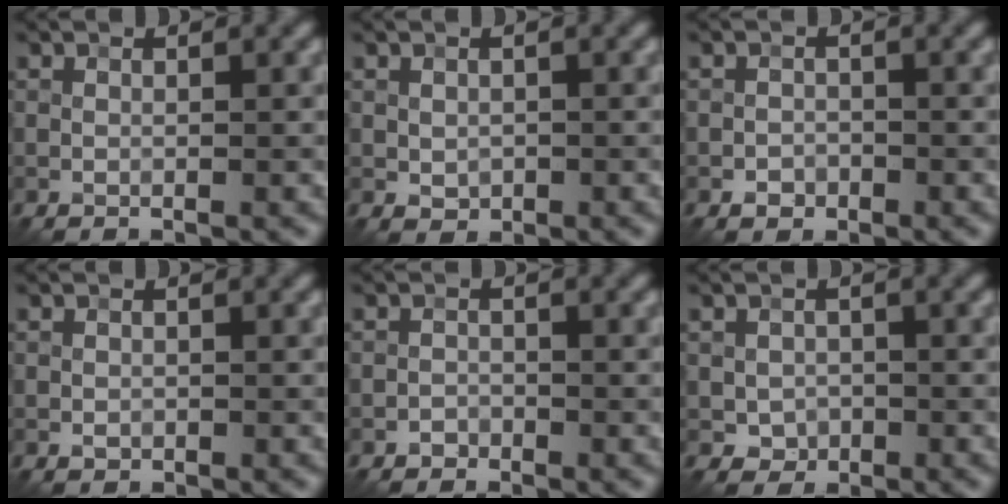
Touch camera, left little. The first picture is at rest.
{"total": 1.1, "force": [-0.1, 0.9, 0.6], "torque": [-0.011, -0.004, 0.001]}
{"total": 1.3, "force": [-0.7, 1.0, 0.3], "torque": [0.002, 0.001, -0.014]}
{"total": 0.6, "force": [-0.2, 0.5, 0.2], "torque": [-0.001, -0.002, -0.004]}
{"total": 0.9, "force": [-0.6, 0.6, 0.0], "torque": [0.006, 0.002, -0.011]}
{"total": 1.9, "force": [-0.5, 1.7, 0.6], "torque": [-0.006, -0.004, -0.011]}